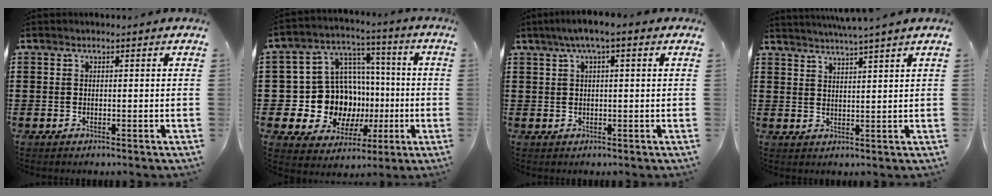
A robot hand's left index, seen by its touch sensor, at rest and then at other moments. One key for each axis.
{"total": 13.5, "fx": -1.7, "fy": 12.5, "fz": 4.9, "tx": -0.136, "ty": 0.000, "tz": -0.015}
{"total": 2.5, "fx": 0.9, "fy": 0.1, "fz": 2.4, "tx": -0.044, "ty": 0.002, "tz": 0.014}
{"total": 2.9, "fx": 2.7, "fy": -1.0, "fz": 0.6, "tx": -0.018, "ty": -0.013, "tz": 0.046}